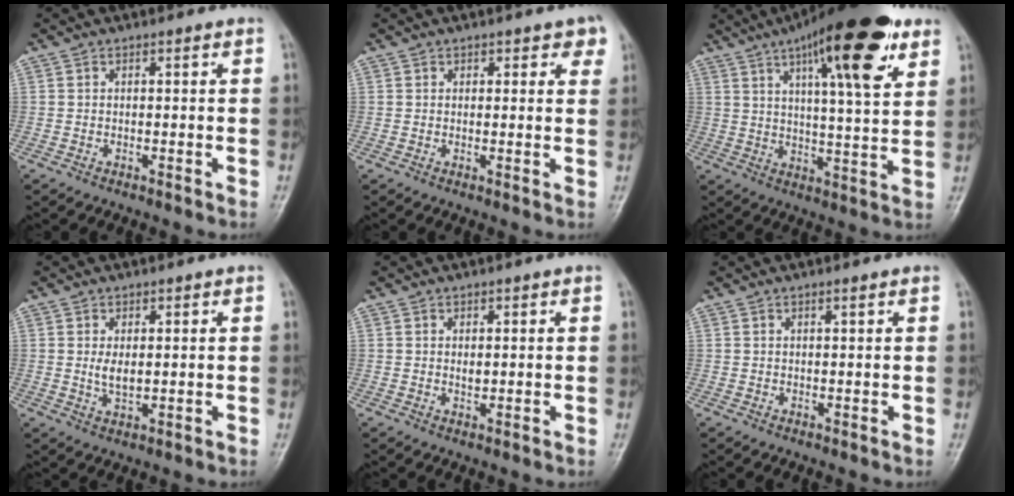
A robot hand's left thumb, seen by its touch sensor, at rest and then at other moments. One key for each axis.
{"total": 3.1, "fx": 1.9, "fy": 2.0, "fz": 1.5, "tx": 0.018, "ty": -0.007, "tz": 0.018}
{"total": 20.0, "fx": 10.4, "fy": 5.1, "fz": 16.3, "tx": -0.228, "ty": -0.024, "tz": 0.155}
{"total": 3.2, "fx": 0.4, "fy": 1.8, "fz": 2.6, "tx": -0.041, "ty": -0.009, "tz": 0.011}
{"total": 1.3, "fx": 0.3, "fy": 0.9, "fz": 0.9, "tx": -0.009, "ty": -0.003, "tz": 0.005}
{"total": 0.7, "fx": 0.4, "fy": 0.1, "fz": 0.5, "tx": -0.008, "ty": 0.000, "tz": 0.007}